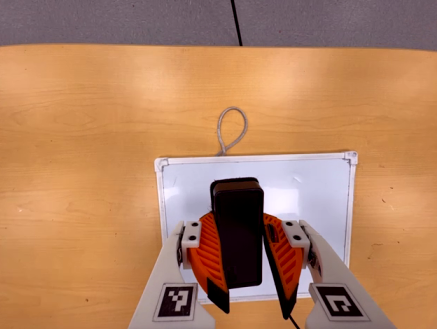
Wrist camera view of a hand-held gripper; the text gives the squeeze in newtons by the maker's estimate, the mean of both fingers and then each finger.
{"total": 11.0, "left": 10.7, "right": 11.2}